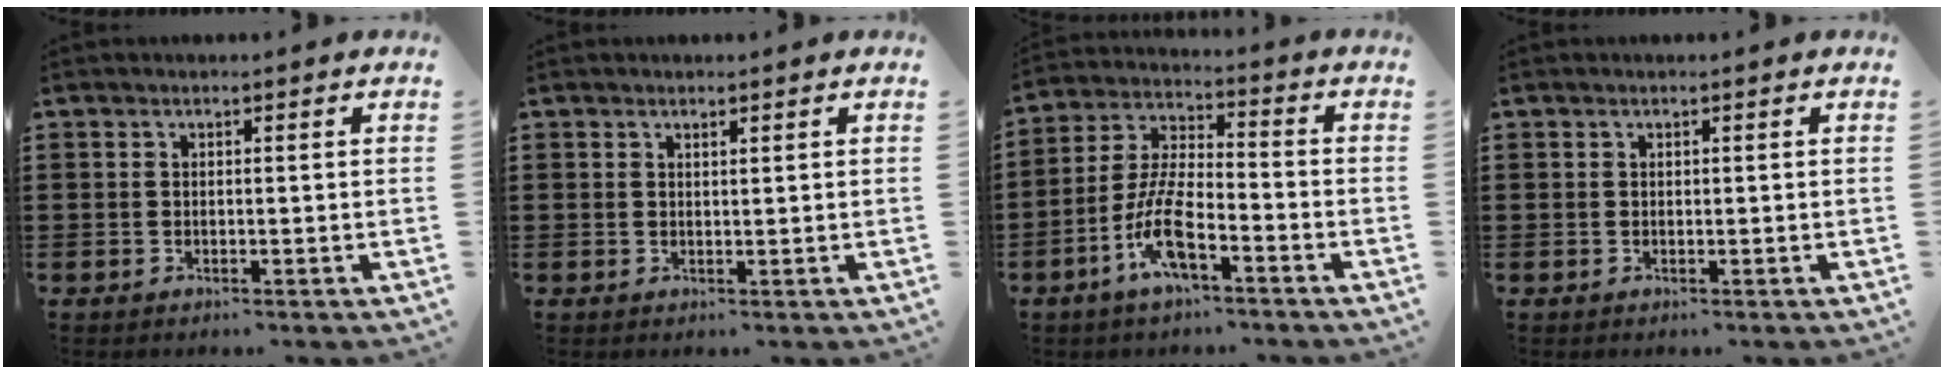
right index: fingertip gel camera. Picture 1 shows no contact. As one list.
[{"total": 0.8, "force": [0.7, 0.2, 0.3], "torque": [-0.007, 0.001, 0.012]}, {"total": 8.8, "force": [-4.5, 2.5, 7.1], "torque": [-0.166, -0.007, -0.086]}, {"total": 0.0}]